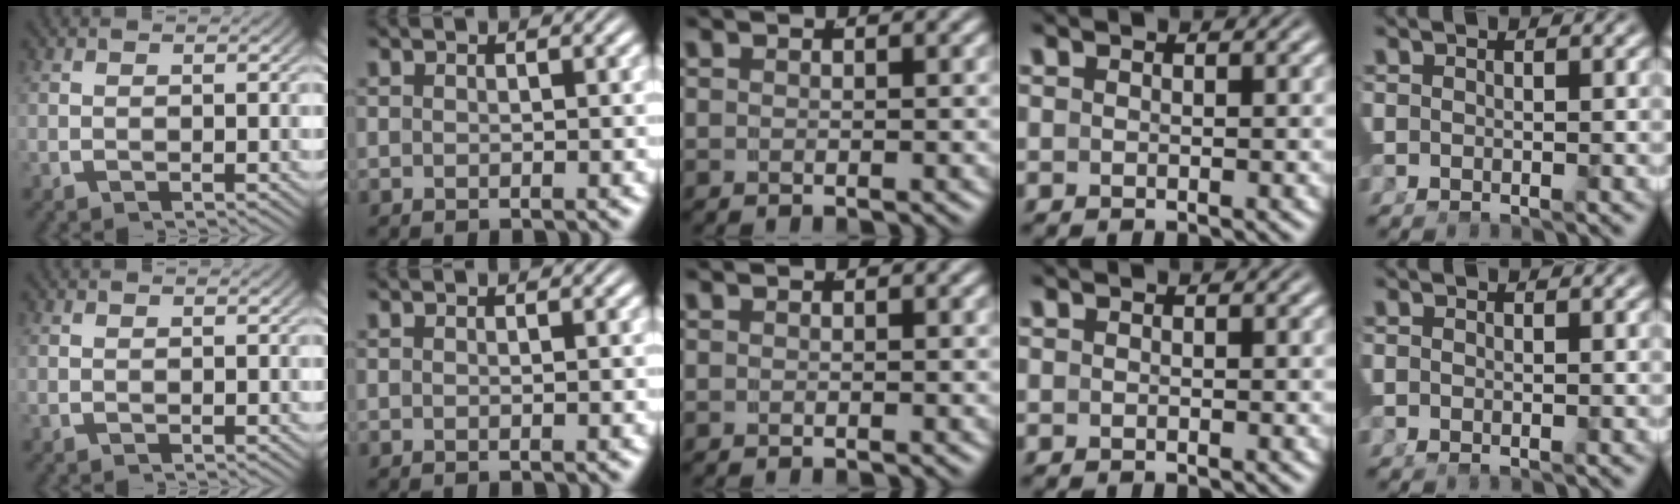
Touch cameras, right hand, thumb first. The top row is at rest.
{"little": {"total": 0.5, "force": [-0.2, 0.5, 0.2], "torque": [-0.008, -0.002, -0.003]}}